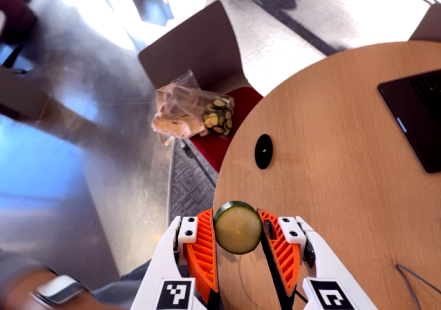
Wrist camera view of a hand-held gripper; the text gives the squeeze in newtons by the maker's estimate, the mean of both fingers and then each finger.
{"total": 8.7, "left": 8.3, "right": 9.2}